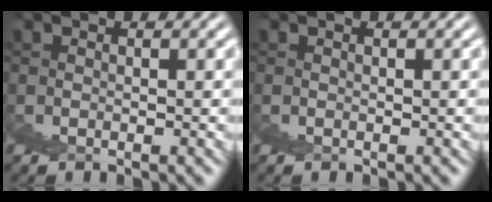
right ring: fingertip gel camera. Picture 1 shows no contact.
{"total": 0.0}